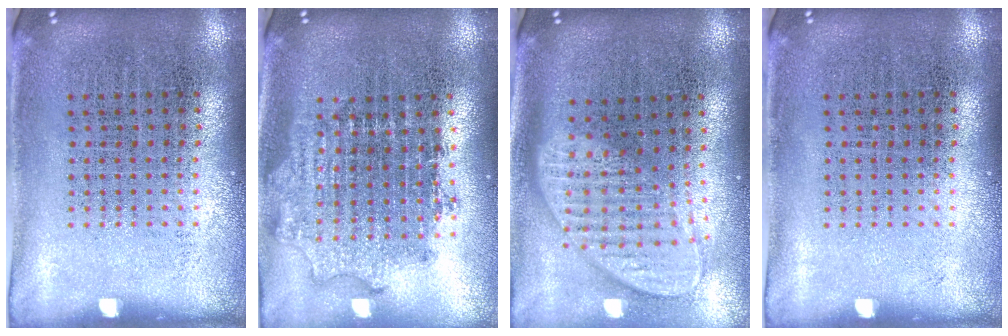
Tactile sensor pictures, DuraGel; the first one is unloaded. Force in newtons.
{"total": 1.8, "press": 1.4, "slide": 1.1}
{"total": 2.0, "press": 1.6, "slide": 1.2}
{"total": 0.0}